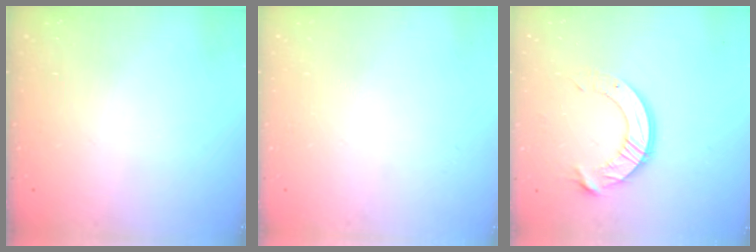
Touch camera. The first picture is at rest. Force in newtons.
{"total": 0.0}
{"total": 10.1, "press": 10.1, "slide": 0.9}